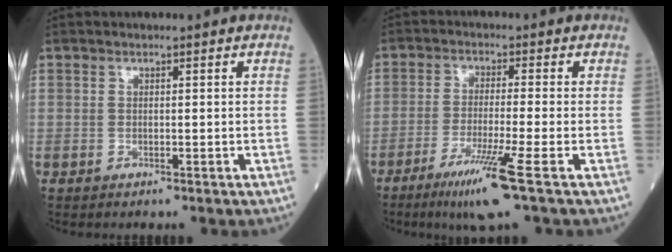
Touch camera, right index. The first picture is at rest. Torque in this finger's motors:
{"motor_torque": [1.40, -0.71, 0.70, 0.21]}